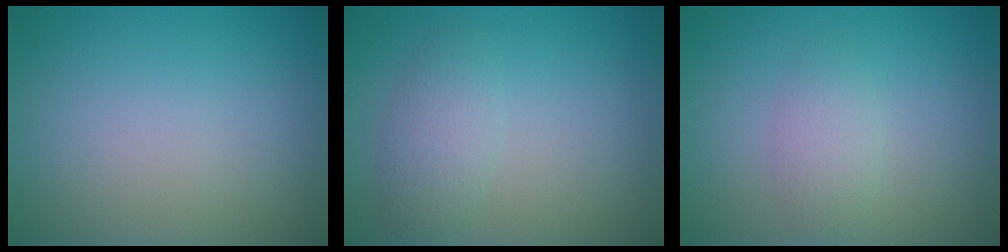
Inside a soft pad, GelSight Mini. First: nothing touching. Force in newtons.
{"total": 2.4, "press": 2.4, "slide": 0.1}
{"total": 1.8, "press": 1.8, "slide": 0.1}